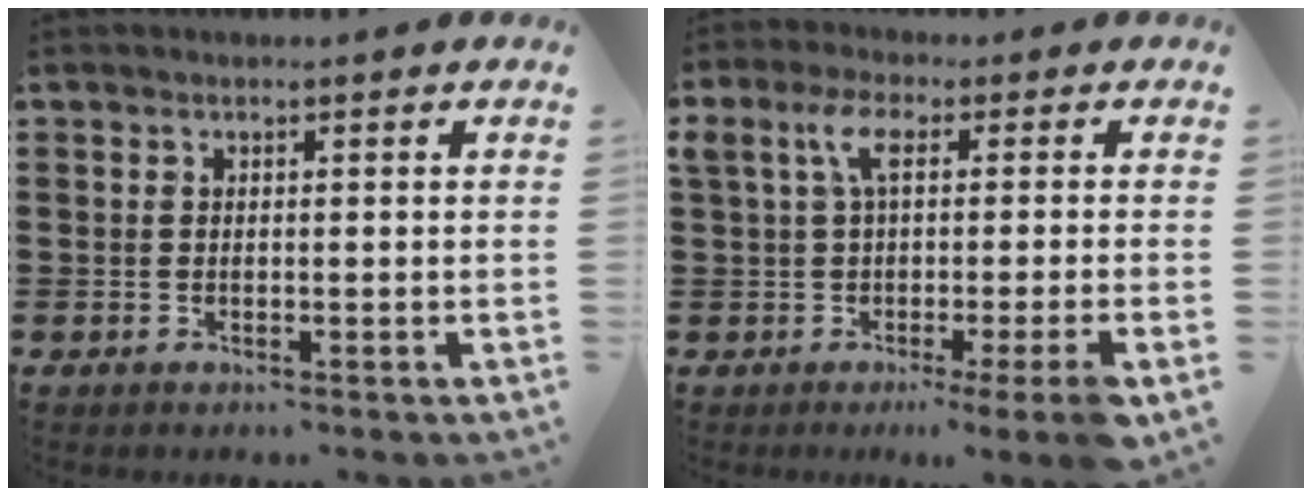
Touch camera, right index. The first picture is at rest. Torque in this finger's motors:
{"motor_torque": [2.14, 0.00, 0.96, 0.21]}